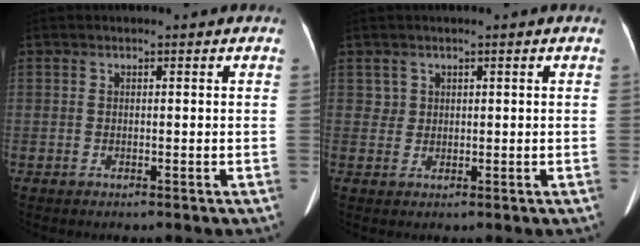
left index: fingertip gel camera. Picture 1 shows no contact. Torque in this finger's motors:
{"motor_torque": [-0.08, -0.13, -0.02, 0.00]}